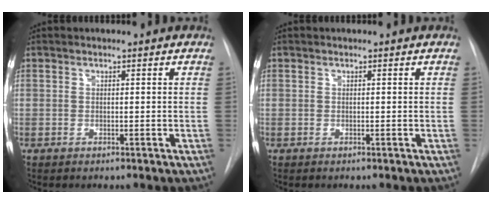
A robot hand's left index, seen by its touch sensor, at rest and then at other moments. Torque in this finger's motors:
{"motor_torque": [-0.01, 0.01, 0.00, 0.00]}